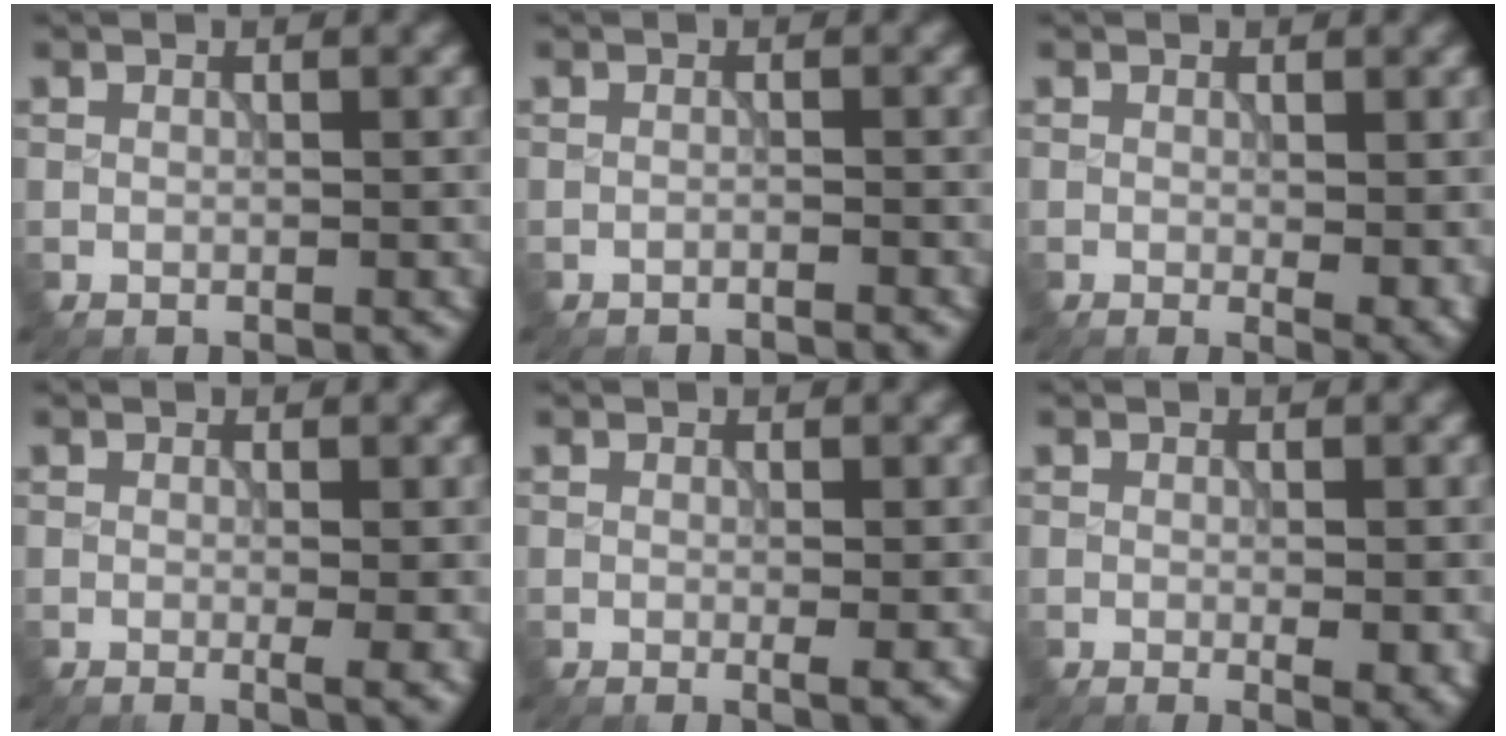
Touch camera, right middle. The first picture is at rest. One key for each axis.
{"total": 1.0, "fx": -1.0, "fy": 0.0, "fz": 0.2, "tx": 0.000, "ty": -0.003, "tz": -0.023}
{"total": 2.5, "fx": -0.1, "fy": 0.7, "fz": 2.3, "tx": -0.029, "ty": -0.009, "tz": 0.001}
{"total": 2.1, "fx": -0.2, "fy": 0.4, "fz": 2.0, "tx": -0.029, "ty": -0.009, "tz": -0.001}
{"total": 1.2, "fx": -0.1, "fy": 0.1, "fz": 1.2, "tx": -0.017, "ty": -0.005, "tz": -0.003}
{"total": 2.5, "fx": -0.4, "fy": 0.6, "fz": 2.4, "tx": -0.033, "ty": -0.009, "tz": -0.003}